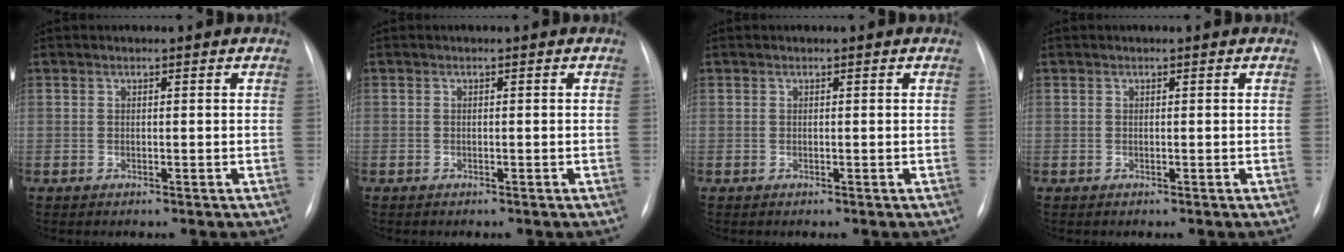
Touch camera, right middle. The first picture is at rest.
{"total": 0.0}
{"total": 0.0}
{"total": 0.0}